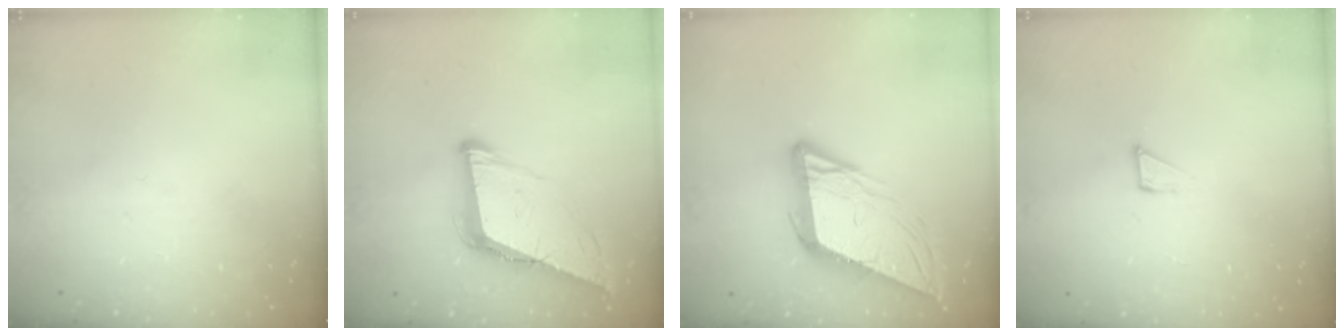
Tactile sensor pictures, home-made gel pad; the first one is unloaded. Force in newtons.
{"total": 10.0, "press": 9.3, "slide": 3.5}
{"total": 11.6, "press": 11.2, "slide": 2.9}
{"total": 2.1, "press": 2.1, "slide": 0.1}